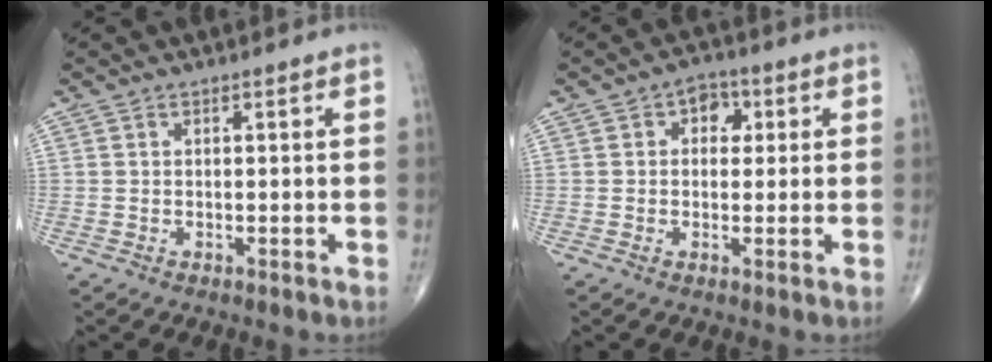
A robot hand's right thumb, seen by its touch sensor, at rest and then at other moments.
{"total": 4.5, "force": [1.1, 3.3, 2.9], "torque": [-0.014, 0.007, 0.008]}